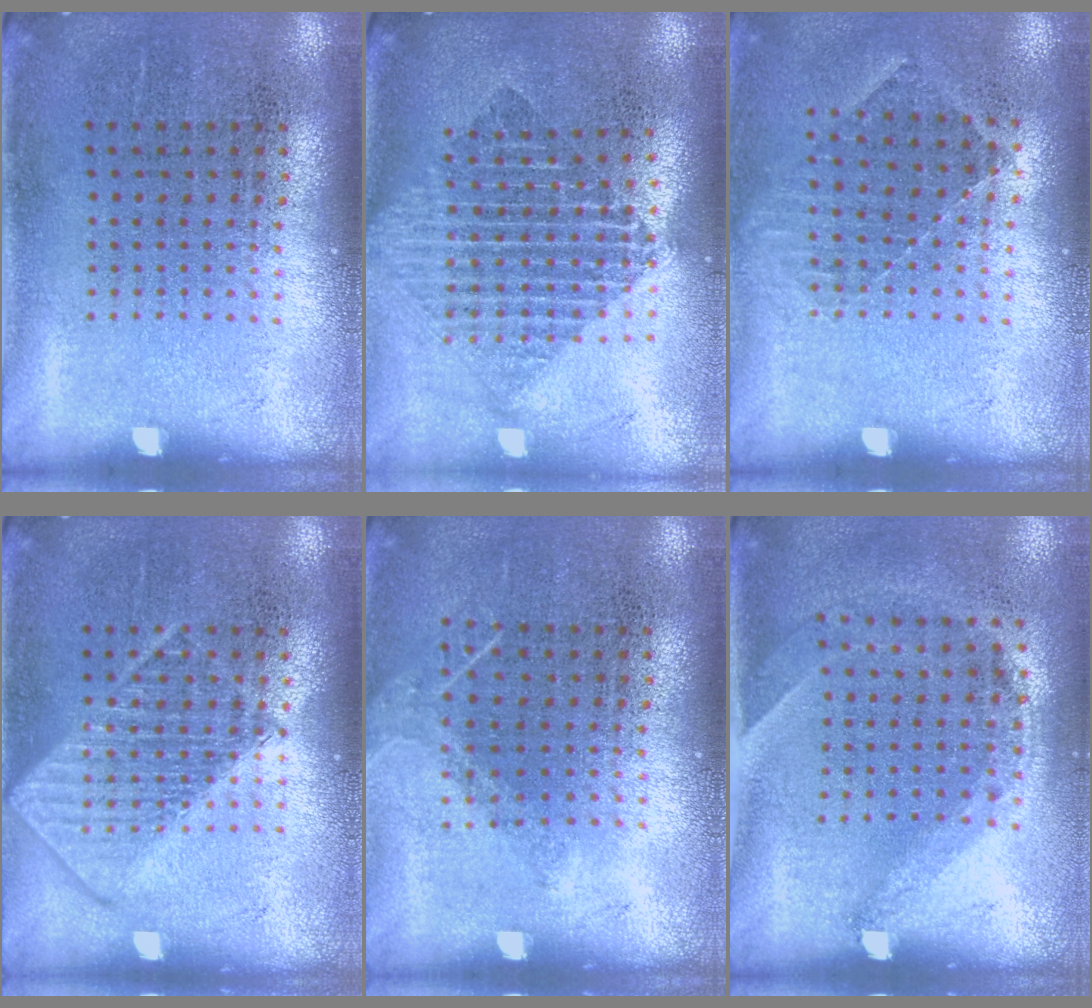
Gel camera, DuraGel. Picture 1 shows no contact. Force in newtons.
{"total": 1.9, "press": 1.5, "slide": 1.1}
{"total": 0.8, "press": 0.8, "slide": 0.2}
{"total": 2.7, "press": 2.7, "slide": 0.4}
{"total": 1.0, "press": 0.9, "slide": 0.3}
{"total": 1.4, "press": 1.1, "slide": 0.9}